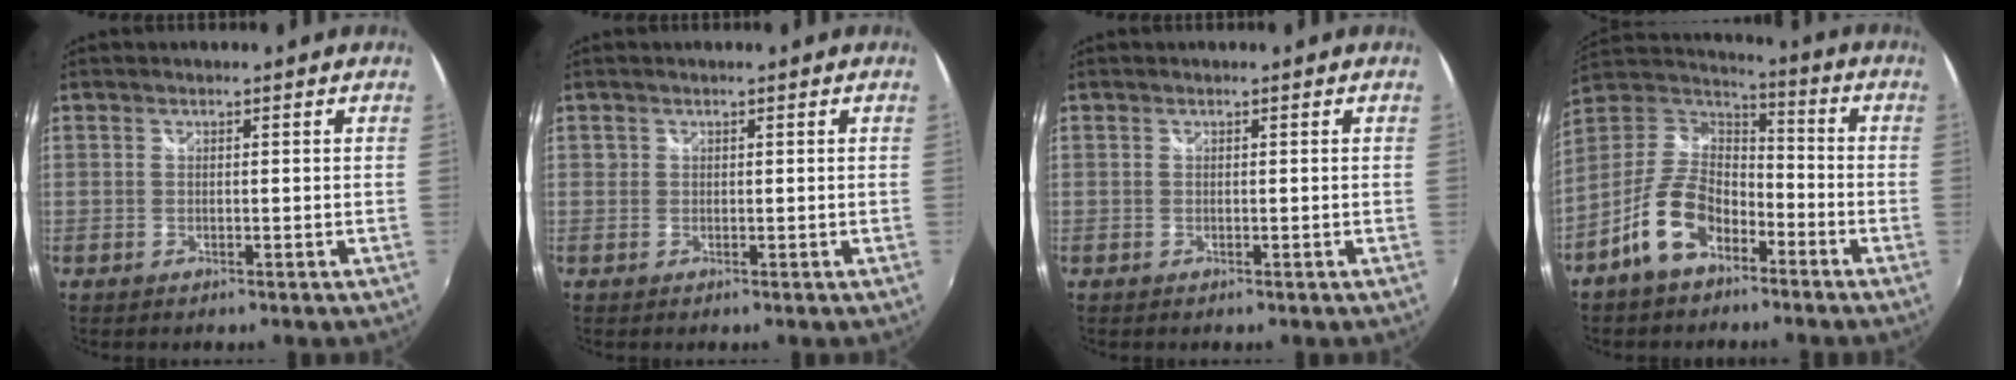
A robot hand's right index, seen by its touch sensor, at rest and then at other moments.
{"total": 0.6, "force": [0.1, 0.6, 0.1], "torque": [0.001, 0.003, 0.001]}
{"total": 0.0}
{"total": 13.0, "force": [-7.1, 7.3, 8.1], "torque": [-0.176, 0.012, -0.132]}